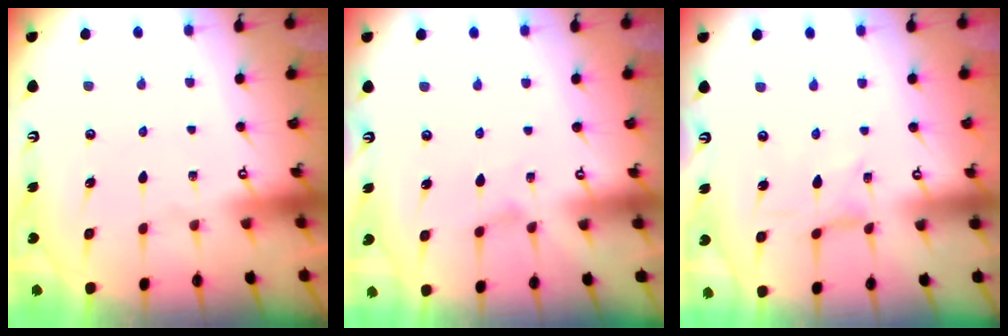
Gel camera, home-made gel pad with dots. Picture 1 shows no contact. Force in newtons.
{"total": 0.7, "press": 0.7, "slide": 0.2}
{"total": 0.0}